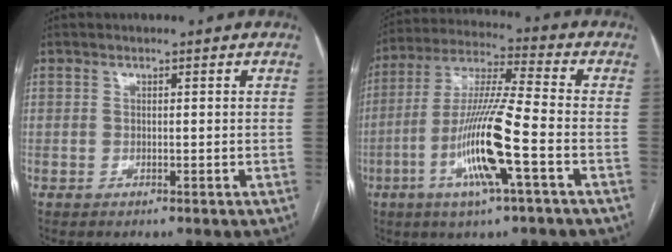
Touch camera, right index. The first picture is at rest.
{"total": 14.2, "force": [-4.8, 0.3, 13.3], "torque": [-0.267, -0.006, -0.094]}